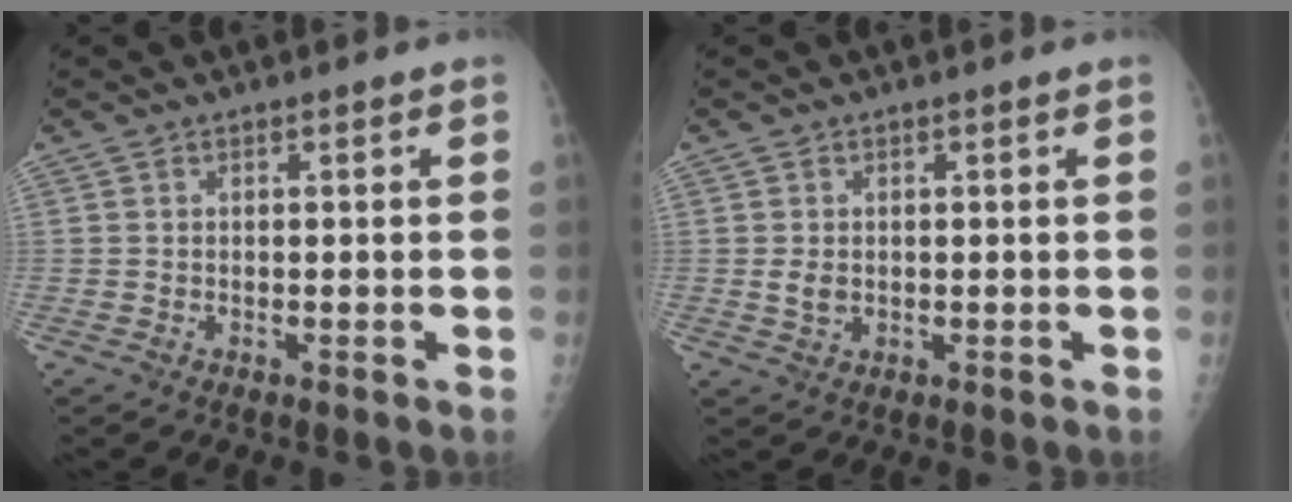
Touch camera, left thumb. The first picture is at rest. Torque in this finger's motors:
{"motor_torque": [0.03, -0.04, 0.30, 0.05, 0.00]}